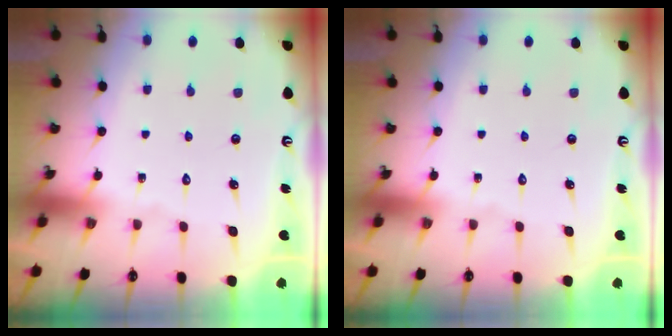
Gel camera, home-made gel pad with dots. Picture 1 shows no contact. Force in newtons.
{"total": 0.0}